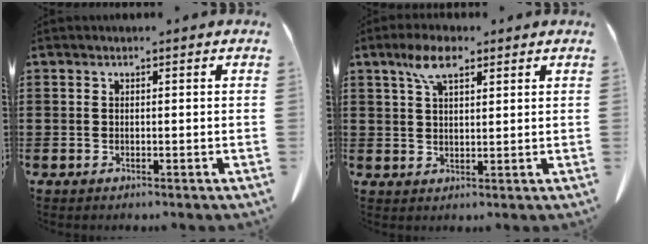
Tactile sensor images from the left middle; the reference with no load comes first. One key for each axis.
{"total": 5.9, "fx": 3.4, "fy": 2.2, "fz": 4.2, "tx": -0.091, "ty": 0.008, "tz": 0.060}